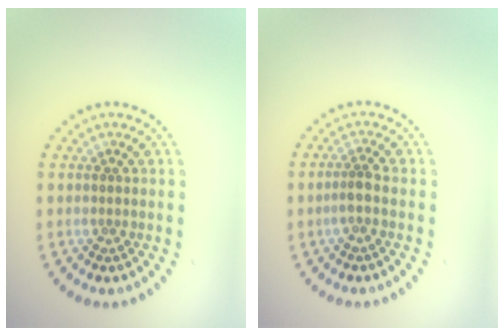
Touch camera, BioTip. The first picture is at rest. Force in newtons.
{"total": 1.4, "press": 1.1, "slide": 0.9}